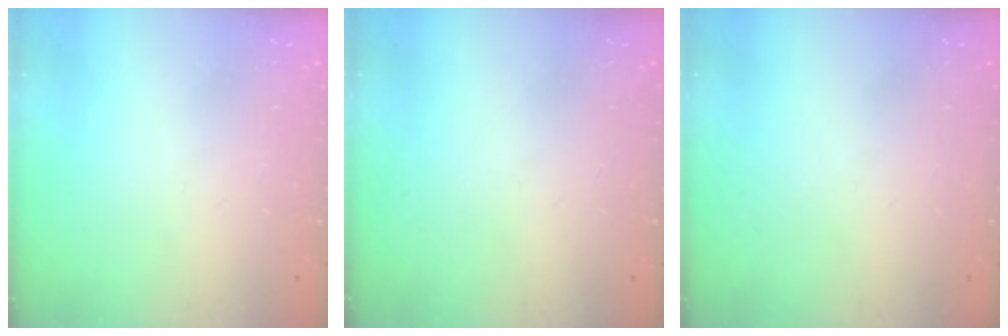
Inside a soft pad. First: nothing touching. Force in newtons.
{"total": 0.0}
{"total": 0.0}